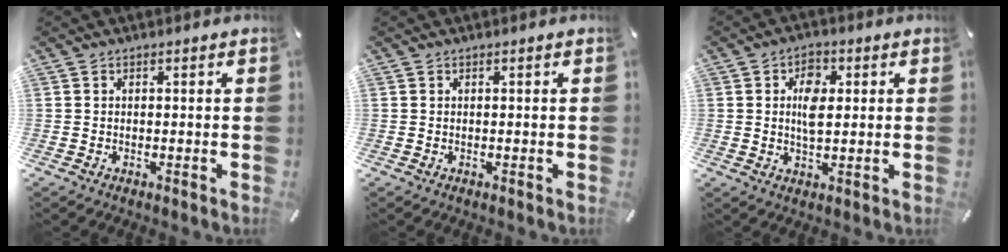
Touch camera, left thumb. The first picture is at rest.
{"total": 0.0}
{"total": 6.8, "force": [1.2, 4.1, 5.2], "torque": [-0.076, -0.001, 0.015]}